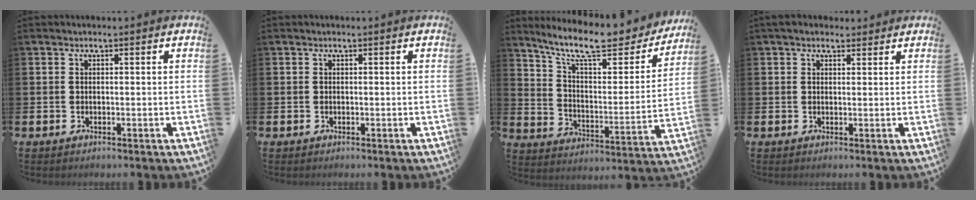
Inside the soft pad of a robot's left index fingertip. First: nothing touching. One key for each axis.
{"total": 0.0}
{"total": 11.8, "fx": 9.9, "fy": 2.8, "fz": 5.7, "tx": -0.134, "ty": -0.064, "tz": 0.168}
{"total": 2.2, "fx": 1.8, "fy": 1.1, "fz": 0.7, "tx": -0.002, "ty": 0.001, "tz": 0.030}